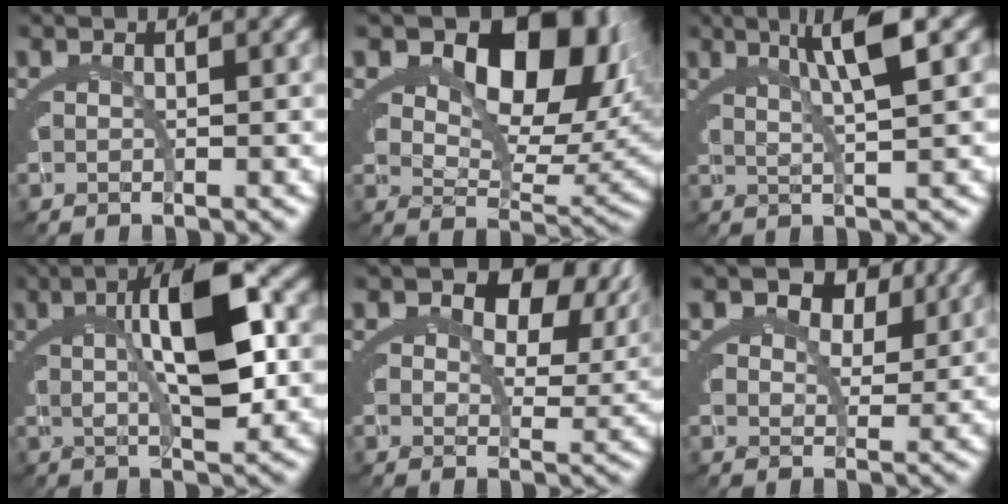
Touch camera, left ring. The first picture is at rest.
{"total": 12.6, "force": [4.8, 7.4, 9.0], "torque": [-0.142, -0.011, 0.078]}
{"total": 5.0, "force": [2.6, -0.3, 4.3], "torque": [-0.057, 0.017, 0.040]}
{"total": 9.9, "force": [1.3, 2.8, 9.4], "torque": [-0.137, 0.027, 0.014]}
{"total": 6.7, "force": [2.4, 4.5, 4.4], "torque": [-0.058, -0.010, 0.033]}
{"total": 5.2, "force": [2.2, 4.0, 2.5], "torque": [-0.037, -0.013, 0.032]}